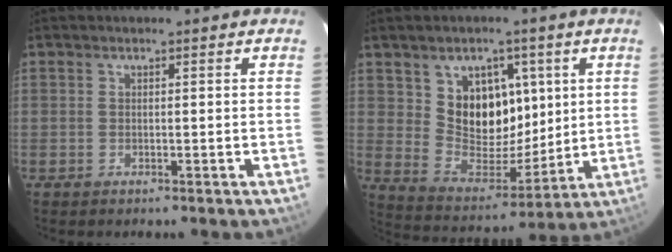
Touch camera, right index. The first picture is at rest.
{"total": 13.3, "force": [4.7, 9.8, 7.6], "torque": [-0.135, -0.001, 0.102]}